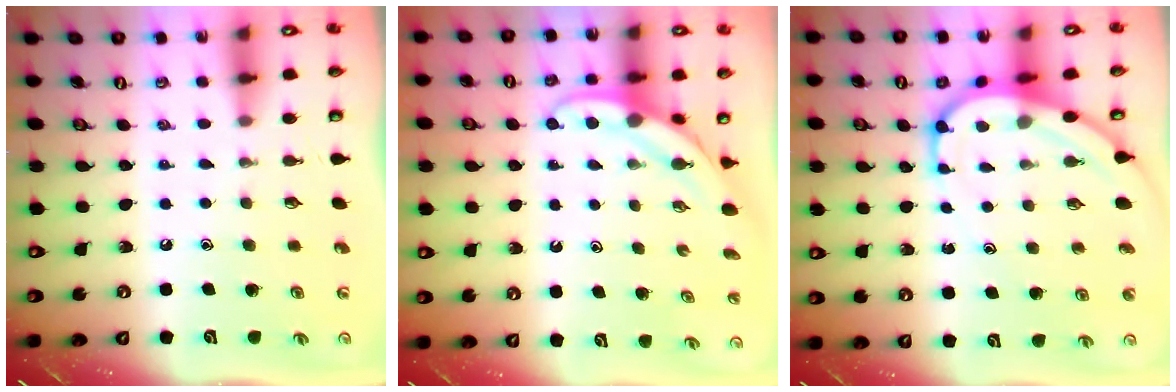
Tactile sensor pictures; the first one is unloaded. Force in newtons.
{"total": 5.9, "press": 5.9, "slide": 0.3}
{"total": 8.9, "press": 8.9, "slide": 0.3}